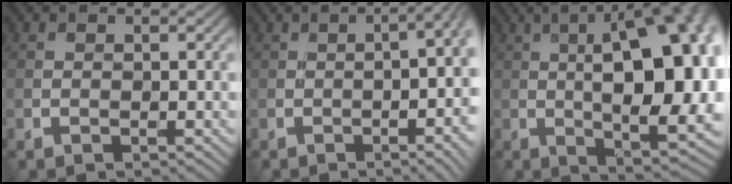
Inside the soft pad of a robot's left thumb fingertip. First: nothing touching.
{"total": 10.4, "force": [-1.4, 3.0, 9.8], "torque": [-0.099, 0.012, -0.025]}
{"total": 17.5, "force": [2.0, 6.0, 16.4], "torque": [-0.224, 0.029, 0.024]}